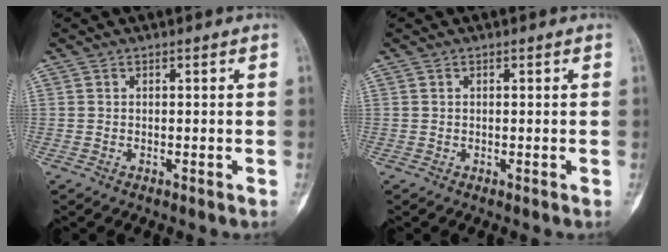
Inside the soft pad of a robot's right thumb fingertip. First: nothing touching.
{"total": 0.0}